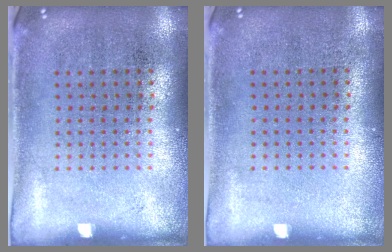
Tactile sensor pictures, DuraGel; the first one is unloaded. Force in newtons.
{"total": 0.0}